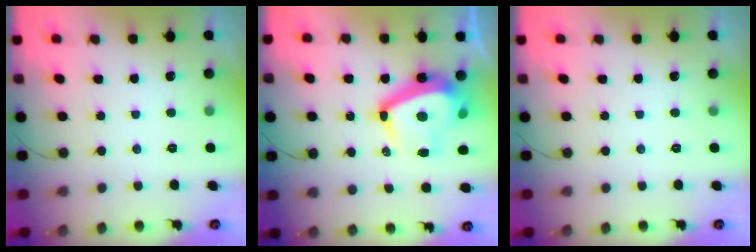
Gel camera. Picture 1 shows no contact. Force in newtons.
{"total": 14.5, "press": 14.3, "slide": 2.1}
{"total": 0.0}